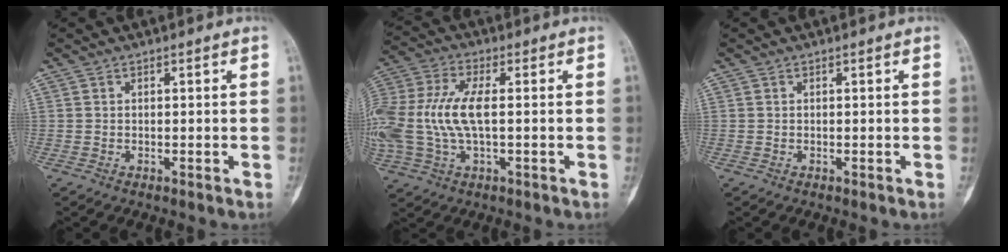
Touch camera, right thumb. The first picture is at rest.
{"total": 16.2, "force": [-0.1, 7.7, 14.2], "torque": [-0.353, 0.017, -0.002]}
{"total": 0.0}